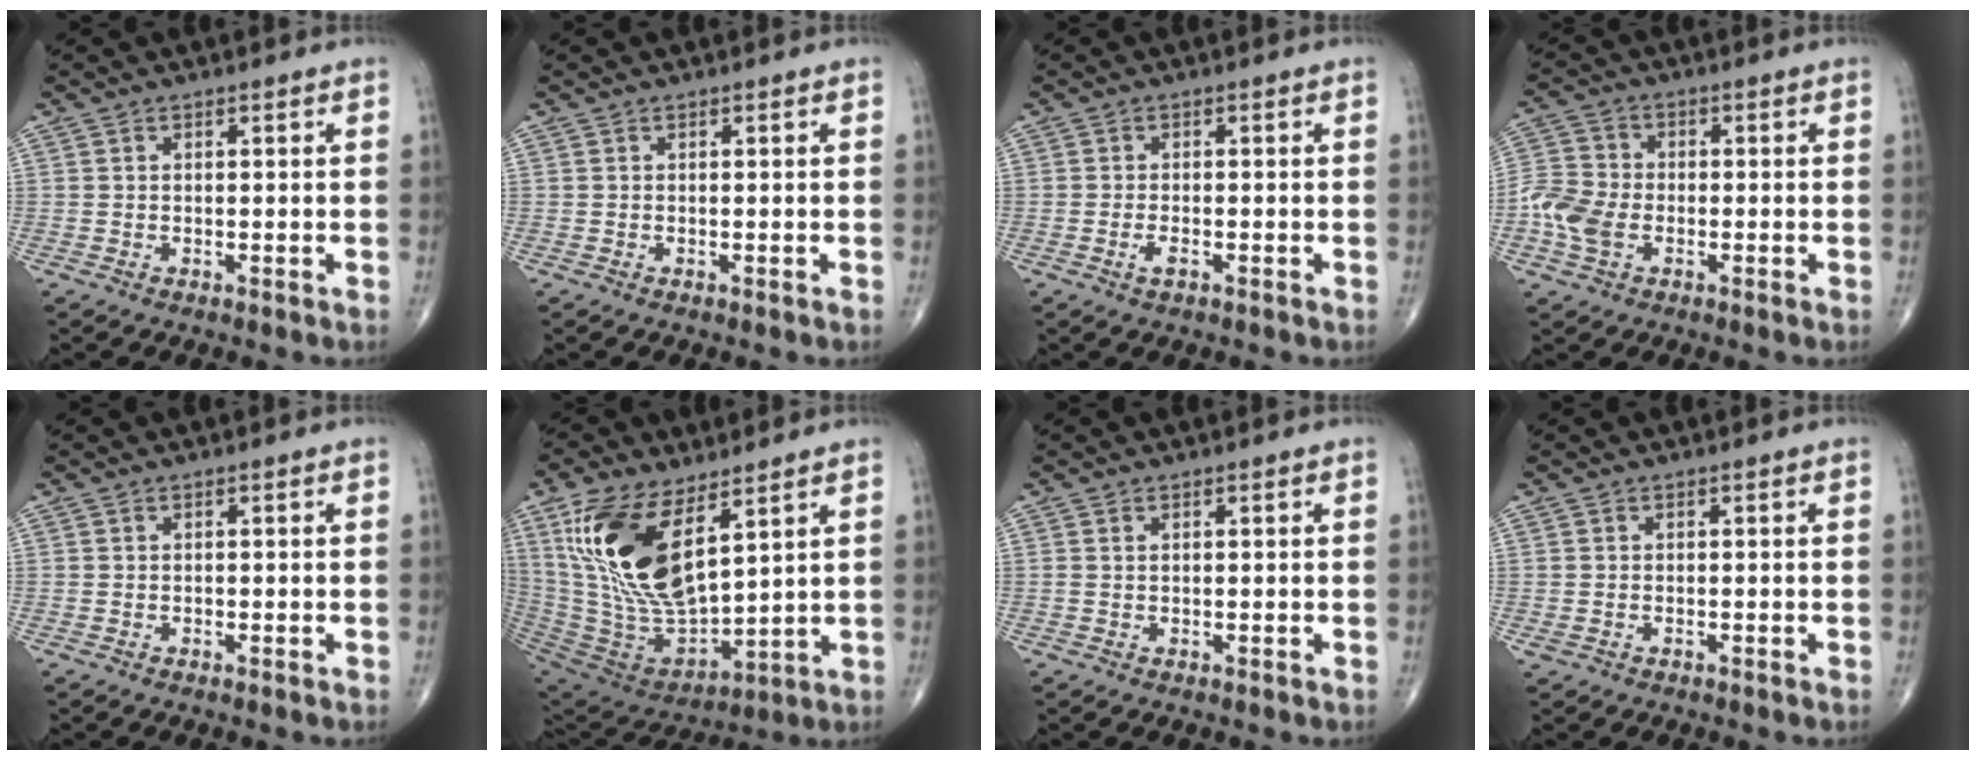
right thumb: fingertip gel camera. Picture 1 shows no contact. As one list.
[{"total": 0.0}, {"total": 1.9, "force": [-0.9, 0.8, 1.5], "torque": [-0.031, 0.002, -0.017]}, {"total": 7.6, "force": [-2.3, 5.3, 4.9], "torque": [-0.105, 0.010, -0.053]}, {"total": 0.0}, {"total": 21.7, "force": [8.7, 10.0, 17.2], "torque": [-0.334, -0.043, 0.179]}, {"total": 0.6, "force": [0.2, 0.3, 0.5], "torque": [-0.013, 0.002, 0.005]}, {"total": 1.0, "force": [-0.3, 0.8, 0.5], "torque": [-0.017, 0.002, -0.002]}]